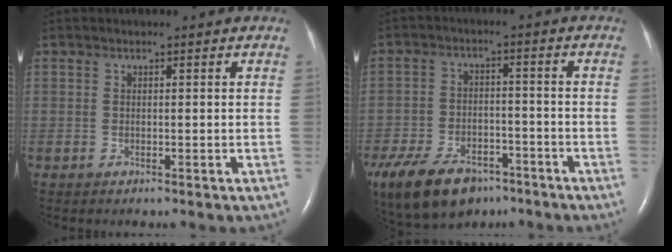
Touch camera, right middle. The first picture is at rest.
{"total": 17.7, "force": [-11.5, 9.9, 9.0], "torque": [-0.247, -0.025, -0.184]}